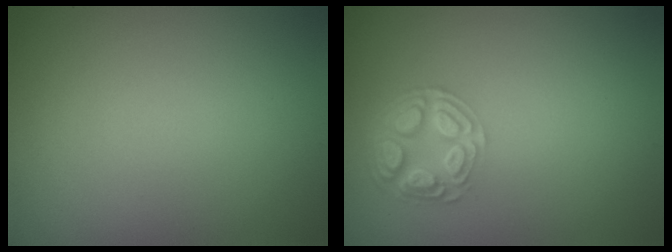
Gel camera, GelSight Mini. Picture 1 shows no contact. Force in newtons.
{"total": 4.3, "press": 3.3, "slide": 2.8}